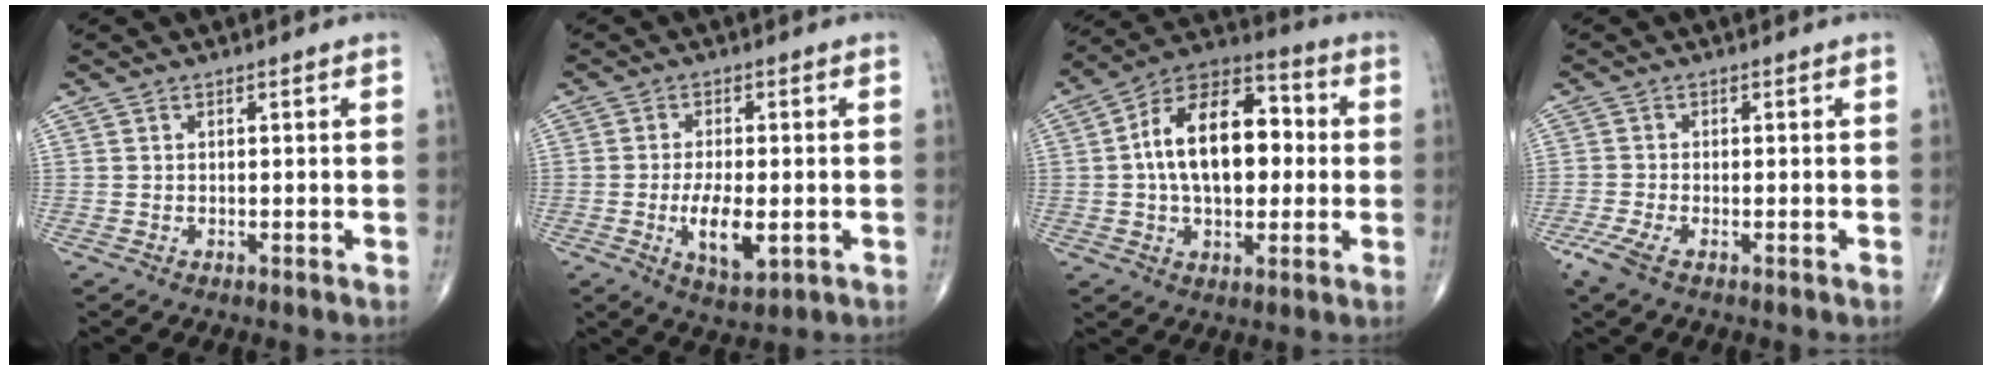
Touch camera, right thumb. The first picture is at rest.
{"total": 7.5, "force": [-1.7, 3.1, 6.6], "torque": [-0.111, -0.008, -0.026]}
{"total": 18.2, "force": [1.1, 10.8, 14.7], "torque": [-0.218, 0.032, 0.010]}
{"total": 3.6, "force": [-2.1, 1.1, 2.7], "torque": [-0.071, -0.003, -0.046]}